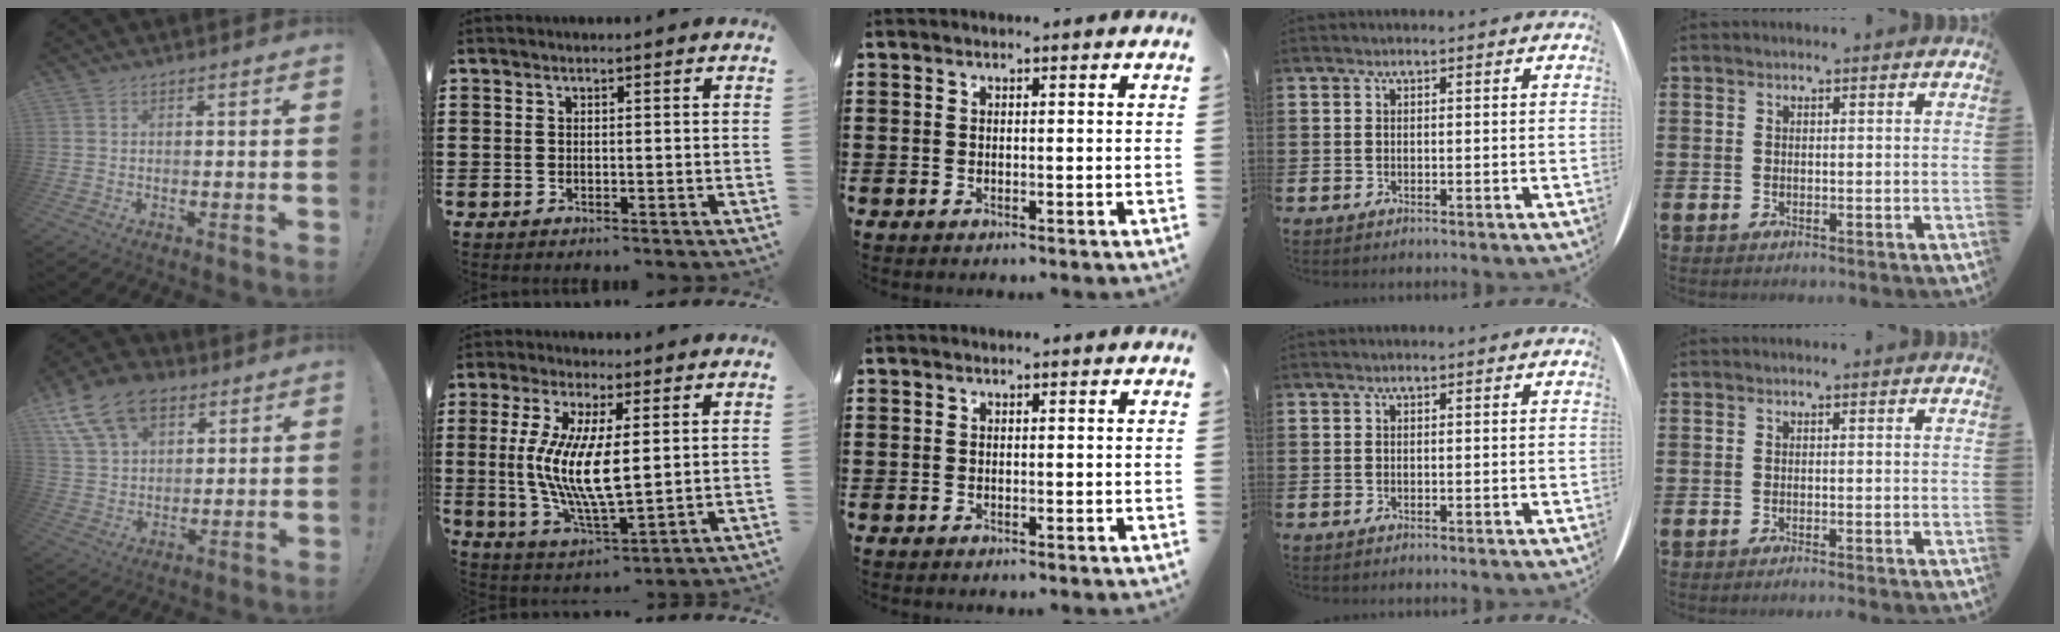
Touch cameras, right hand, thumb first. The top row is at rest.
{"thumb": {"total": 15.6, "force": [8.2, 10.2, 8.5], "torque": [-0.156, -0.037, 0.156]}, "index": {"total": 9.9, "force": [1.0, 3.2, 9.2], "torque": [-0.195, -0.005, 0.017]}, "little": {"total": 0.6, "force": [-0.6, -0.1, 0.3], "torque": [-0.002, -0.002, -0.011]}}